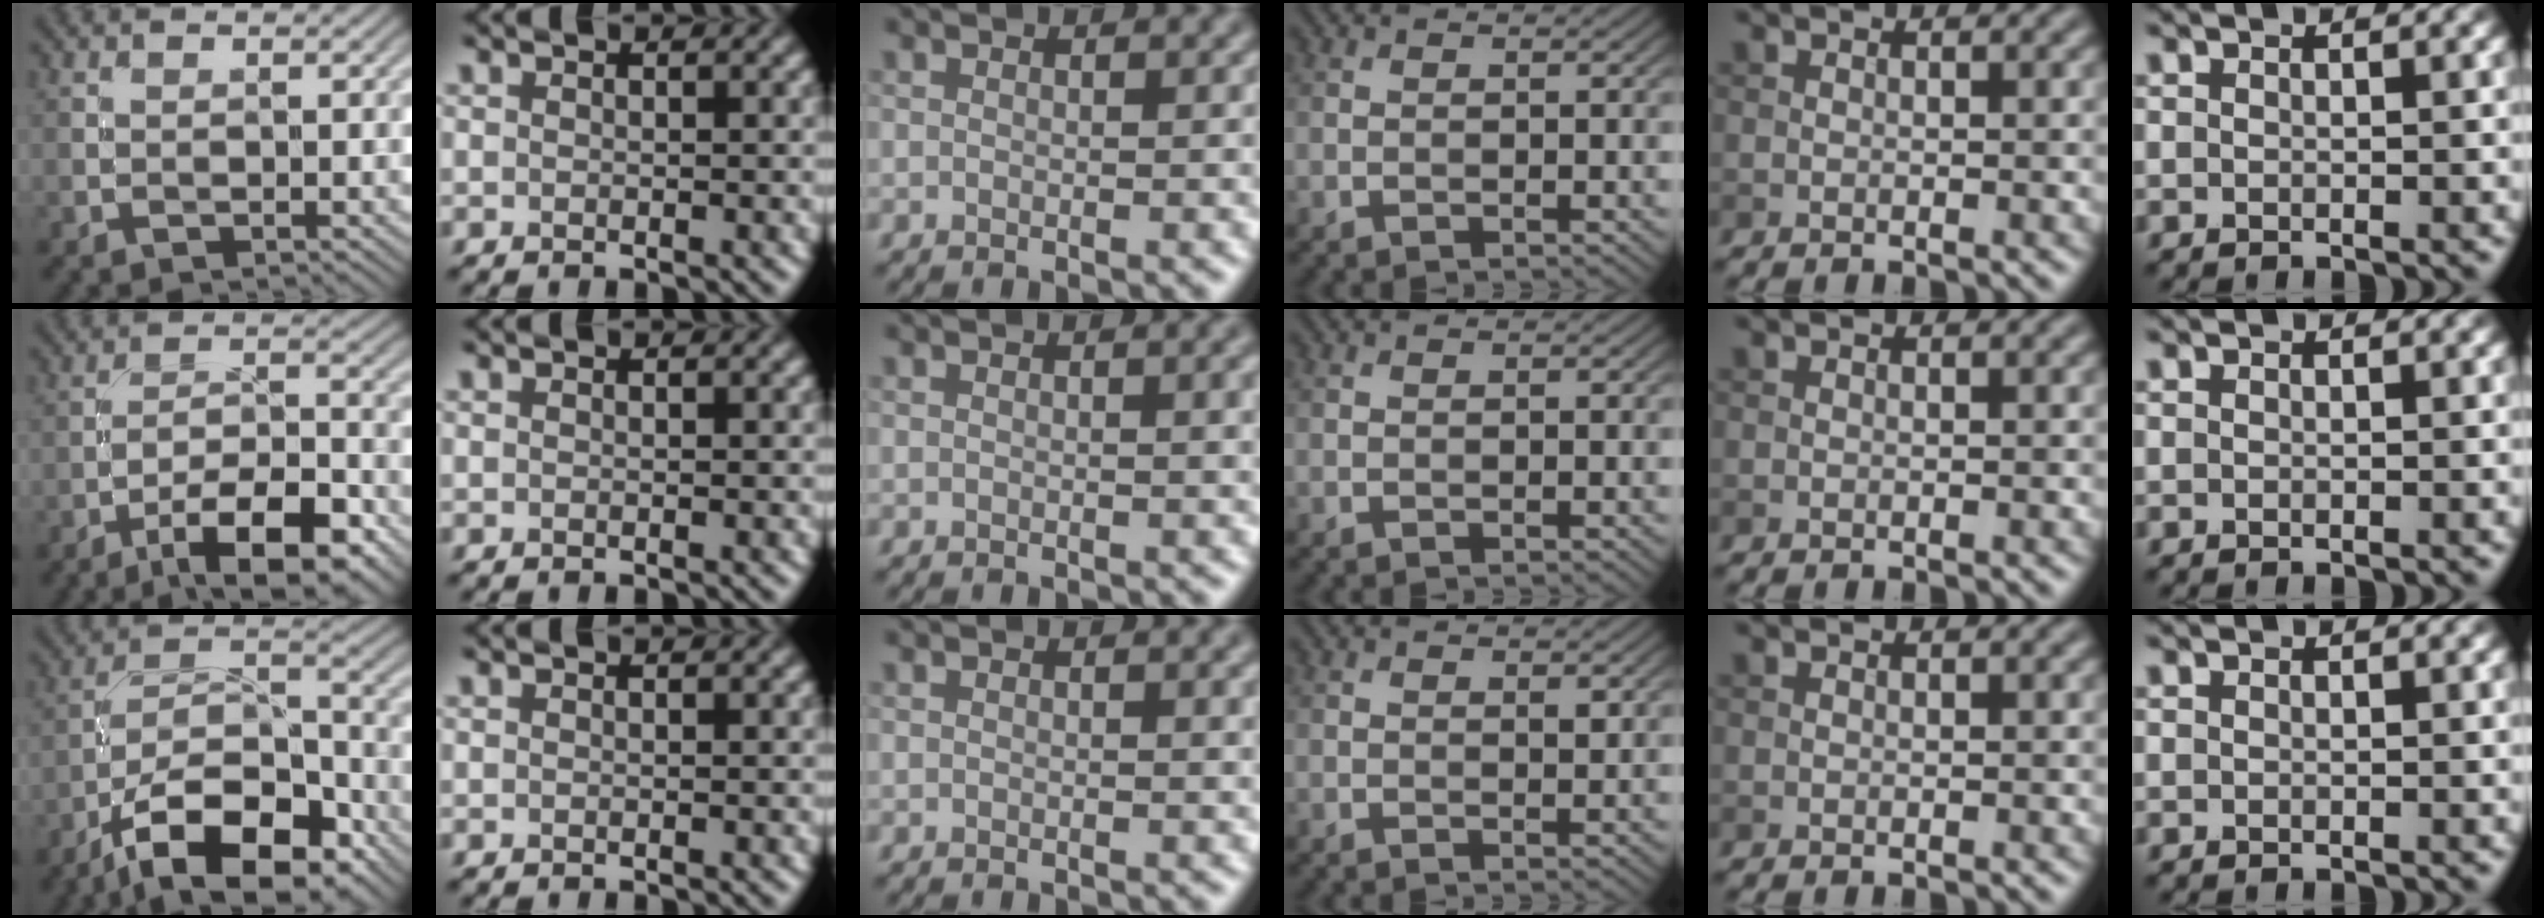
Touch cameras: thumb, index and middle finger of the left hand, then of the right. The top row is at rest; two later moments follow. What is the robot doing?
{"motion": "screw", "object": "medicine bottle"}